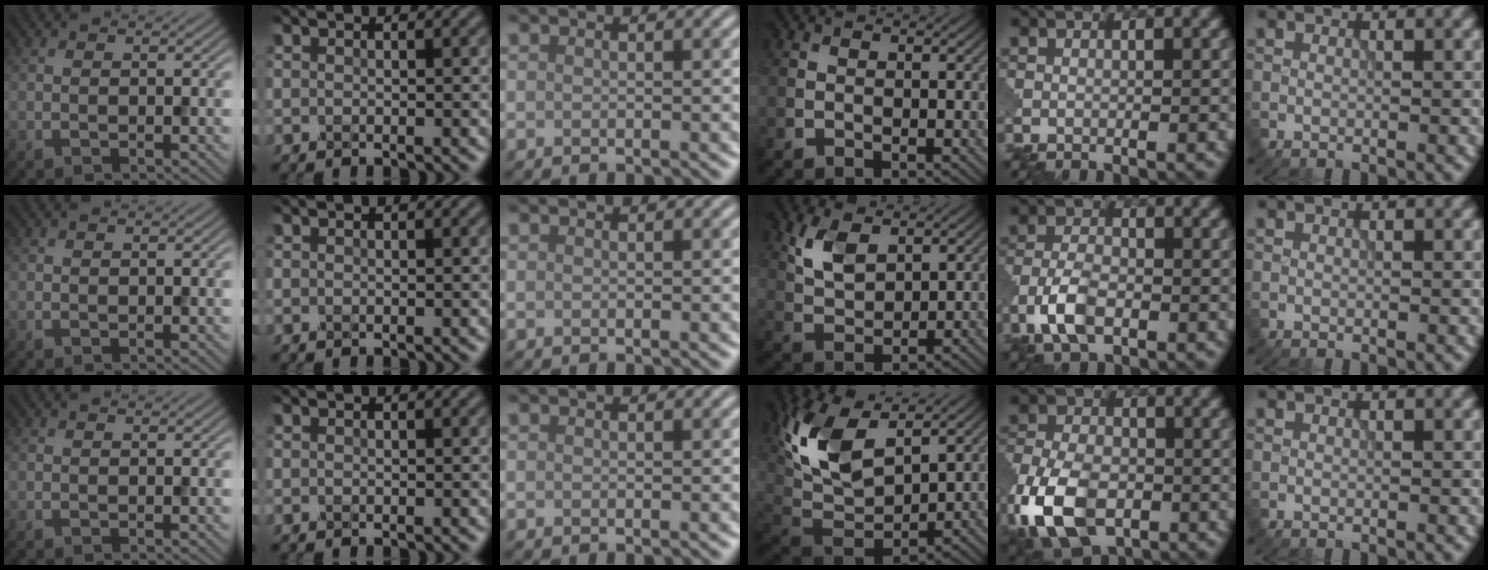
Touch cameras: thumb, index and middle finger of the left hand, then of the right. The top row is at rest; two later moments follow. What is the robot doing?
{"motion": "squeeze", "object": "clothespin"}